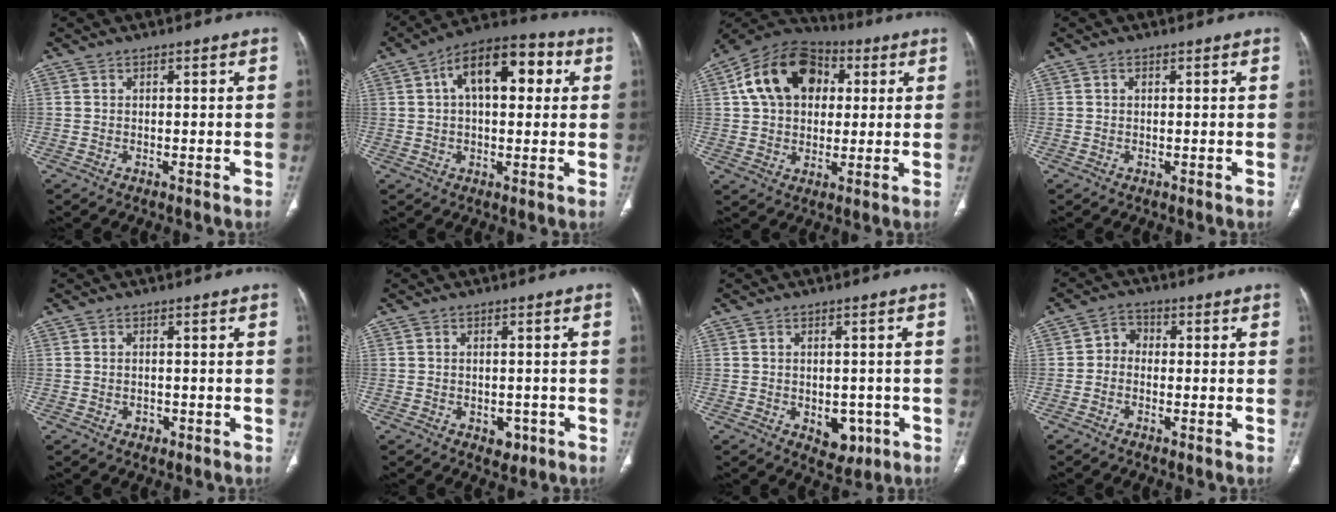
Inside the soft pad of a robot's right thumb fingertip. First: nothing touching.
{"total": 15.0, "force": [4.2, 7.7, 12.1], "torque": [-0.167, 0.029, 0.058]}
{"total": 17.3, "force": [4.4, 12.4, 11.2], "torque": [-0.175, 0.017, 0.067]}
{"total": 0.6, "force": [0.3, 0.4, 0.3], "torque": [-0.006, 0.002, 0.005]}
{"total": 1.2, "force": [-0.5, 0.9, 0.5], "torque": [-0.005, 0.004, -0.004]}
{"total": 2.7, "force": [-1.1, 2.0, 1.5], "torque": [-0.005, 0.003, -0.008]}
{"total": 5.6, "force": [-1.8, 3.8, 3.7], "torque": [-0.021, 0.006, -0.011]}
{"total": 3.1, "force": [-0.7, 2.5, 1.6], "torque": [-0.012, 0.014, -0.025]}